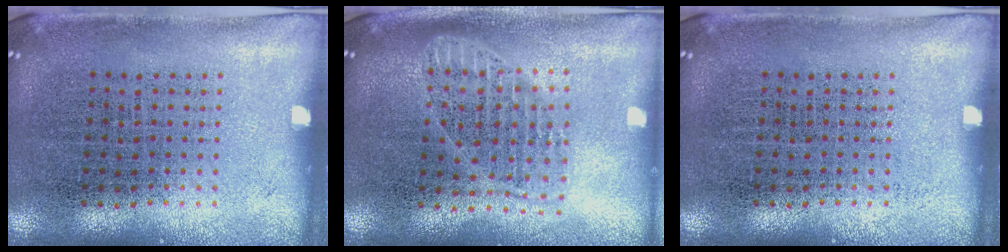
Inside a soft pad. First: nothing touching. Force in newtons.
{"total": 1.8, "press": 1.5, "slide": 0.9}
{"total": 0.0}